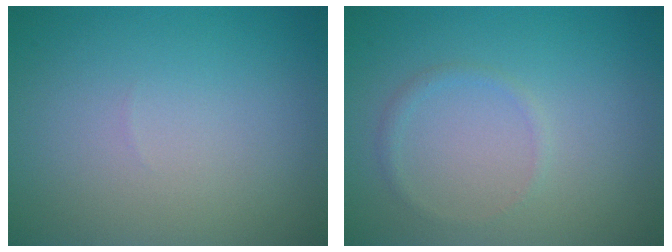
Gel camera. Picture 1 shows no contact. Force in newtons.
{"total": 0.9, "press": 0.9, "slide": 0.1}